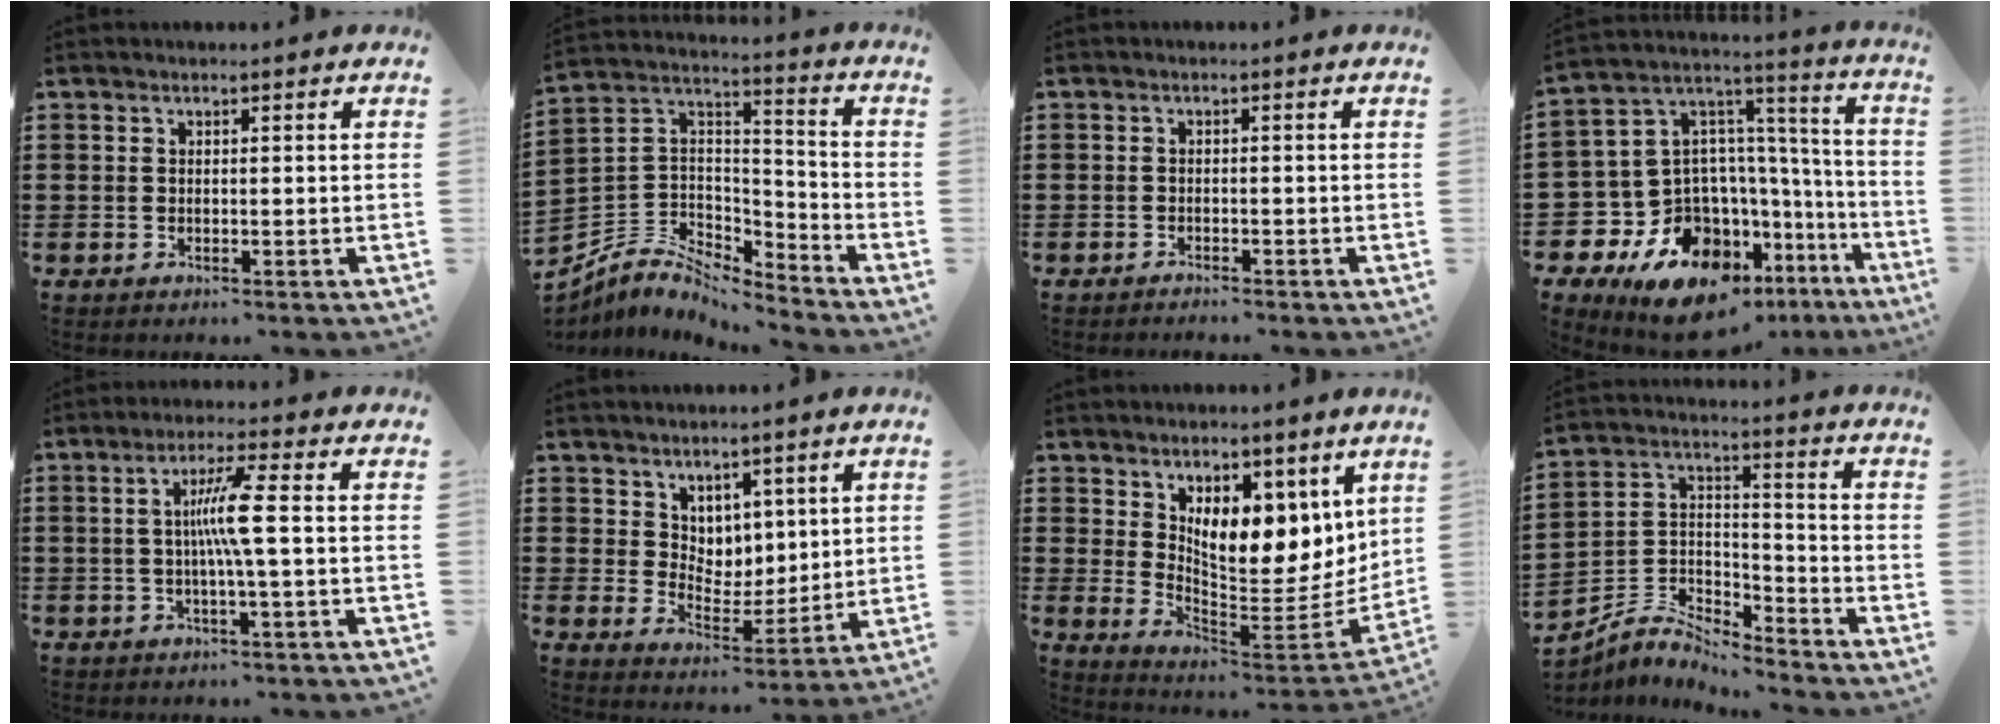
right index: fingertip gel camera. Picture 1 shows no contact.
{"total": 5.2, "force": [-4.3, 2.8, 1.1], "torque": [-0.048, -0.010, -0.088]}
{"total": 1.0, "force": [-1.0, 0.0, 0.0], "torque": [-0.003, 0.001, -0.022]}
{"total": 15.8, "force": [-11.8, 8.6, 5.9], "torque": [-0.132, 0.016, -0.190]}
{"total": 6.3, "force": [0.0, -0.5, 6.2], "torque": [-0.123, -0.008, -0.010]}
{"total": 5.4, "force": [3.9, 3.7, -0.2], "torque": [-0.024, -0.013, 0.075]}
{"total": 8.6, "force": [5.7, 4.2, 4.8], "torque": [-0.073, -0.061, 0.100]}
{"total": 4.9, "force": [-4.7, 0.9, 0.9], "torque": [-0.032, -0.002, -0.100]}